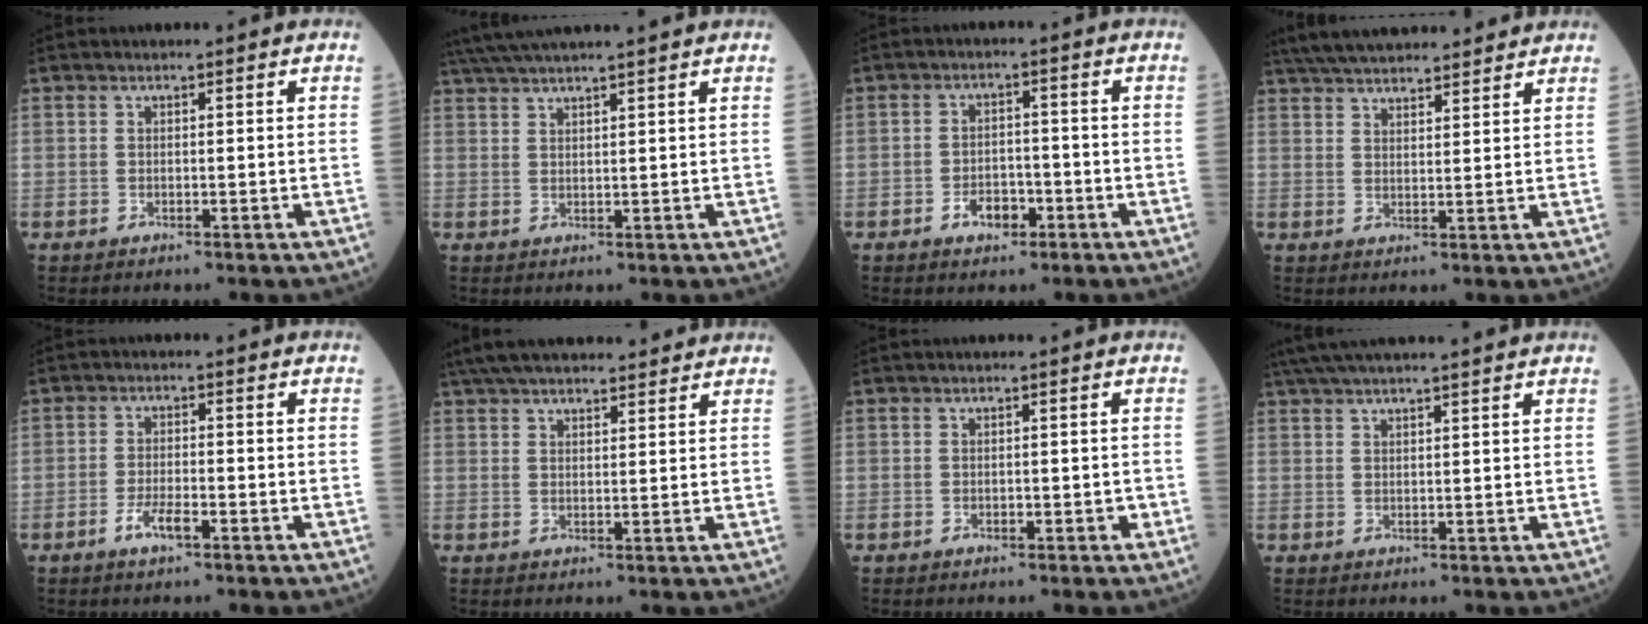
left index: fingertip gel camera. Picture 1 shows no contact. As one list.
[{"total": 10.1, "force": [8.8, -0.9, 4.9], "torque": [-0.085, 0.031, 0.133]}, {"total": 3.8, "force": [-2.2, 2.3, 2.2], "torque": [-0.035, 0.004, -0.036]}, {"total": 15.9, "force": [14.3, 3.3, 6.2], "torque": [-0.111, 0.039, 0.218]}, {"total": 3.3, "force": [-2.0, 0.8, 2.5], "torque": [-0.051, -0.003, -0.041]}, {"total": 16.6, "force": [14.5, 3.7, 7.1], "torque": [-0.121, 0.048, 0.219]}, {"total": 1.0, "force": [-0.4, 0.7, 0.6], "torque": [-0.005, 0.002, -0.008]}, {"total": 9.9, "force": [8.6, -0.7, 5.0], "torque": [-0.084, 0.033, 0.124]}]